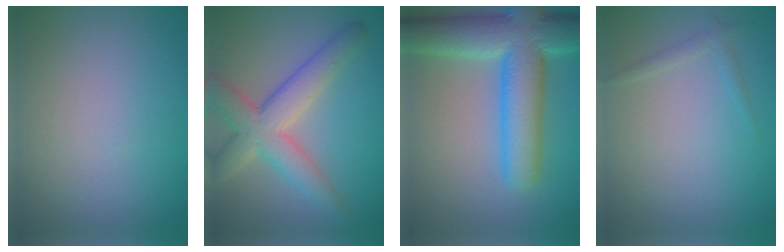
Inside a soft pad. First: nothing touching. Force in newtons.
{"total": 6.2, "press": 6.2, "slide": 0.5}
{"total": 10.4, "press": 10.4, "slide": 0.4}
{"total": 0.9, "press": 0.9, "slide": 0.1}